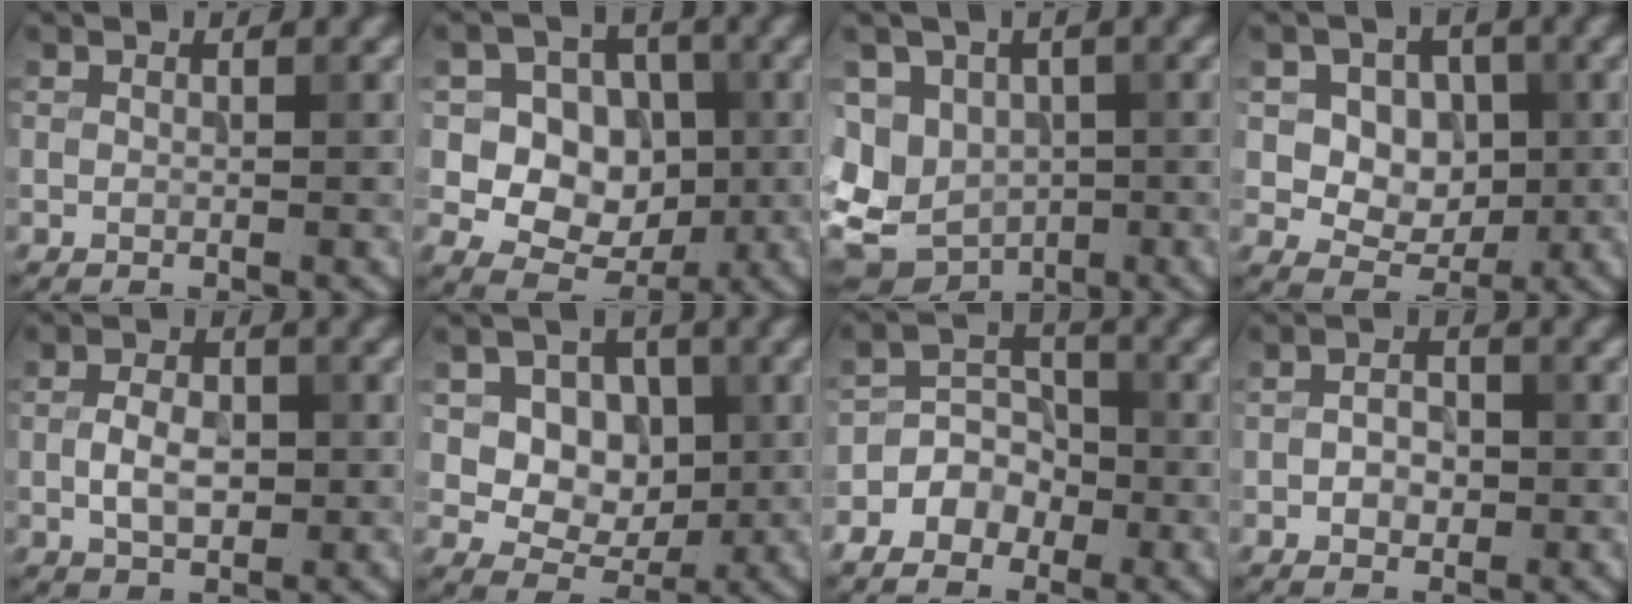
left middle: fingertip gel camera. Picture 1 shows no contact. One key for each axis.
{"total": 8.3, "fx": 0.7, "fy": 7.0, "fz": 4.3, "tx": -0.064, "ty": 0.019, "tz": -0.010}
{"total": 9.6, "fx": -2.5, "fy": 7.8, "fz": 5.0, "tx": -0.088, "ty": -0.012, "tz": -0.040}
{"total": 6.0, "fx": 1.3, "fy": 4.9, "fz": 3.3, "tx": -0.059, "ty": 0.001, "tz": 0.020}
{"total": 3.3, "fx": -0.3, "fy": 2.1, "fz": 2.6, "tx": -0.050, "ty": 0.000, "tz": -0.006}
{"total": 6.8, "fx": 1.7, "fy": 5.4, "fz": 3.8, "tx": -0.070, "ty": 0.001, "tz": 0.029}
{"total": 4.9, "fx": -2.6, "fy": 3.8, "fz": 1.8, "tx": 0.003, "ty": 0.006, "tz": -0.060}
{"total": 2.2, "fx": -0.5, "fy": 1.5, "fz": 1.6, "tx": -0.027, "ty": 0.003, "tz": -0.013}